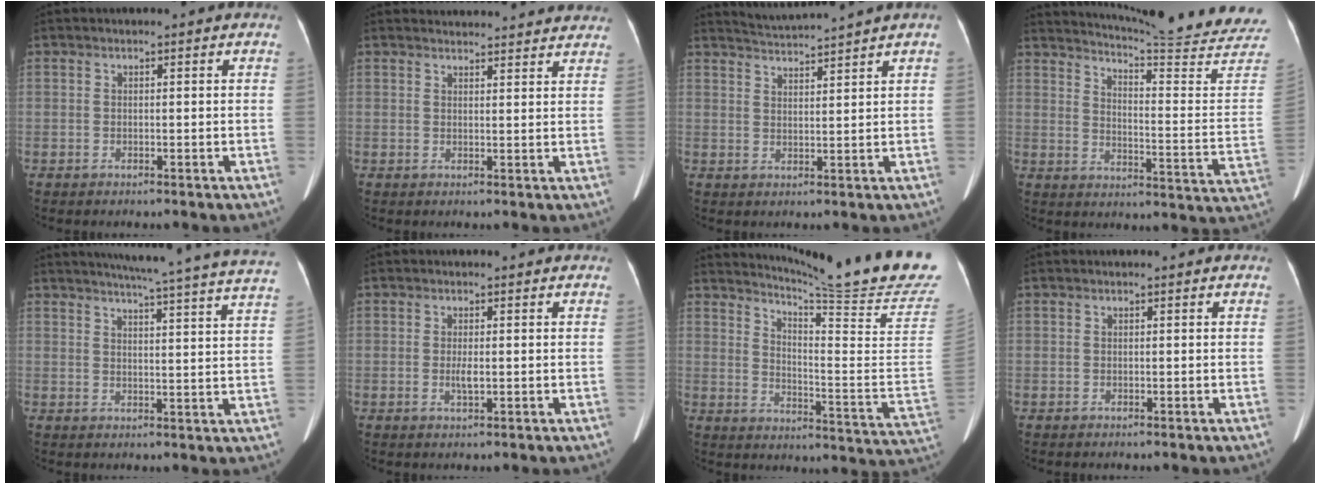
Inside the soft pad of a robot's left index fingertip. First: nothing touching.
{"total": 12.4, "force": [12.0, 2.0, 2.4], "torque": [-0.009, 0.021, 0.126]}
{"total": 4.8, "force": [4.4, -1.7, 0.5], "torque": [-0.013, 0.000, 0.081]}
{"total": 25.5, "force": [23.9, -1.3, 8.7], "torque": [-0.139, -0.136, 0.289]}
{"total": 22.8, "force": [20.7, -1.3, 9.5], "torque": [-0.138, -0.051, 0.241]}
{"total": 1.6, "force": [-0.2, 0.4, 1.6], "torque": [-0.033, -0.004, -0.003]}
{"total": 21.8, "force": [19.0, -2.8, 10.2], "torque": [-0.162, -0.128, 0.243]}
{"total": 0.0}